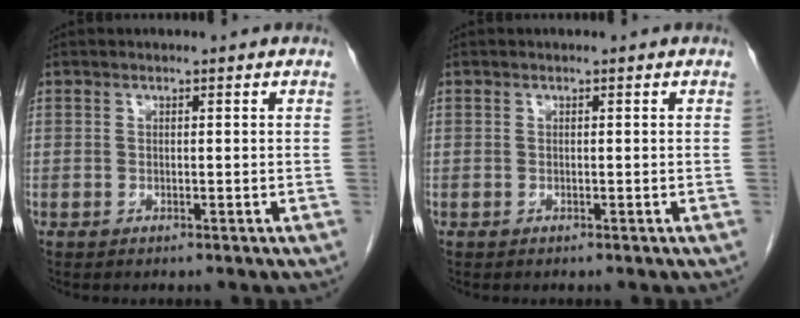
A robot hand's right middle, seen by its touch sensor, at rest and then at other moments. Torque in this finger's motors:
{"motor_torque": [-0.16, 0.06, -0.05, -0.01]}